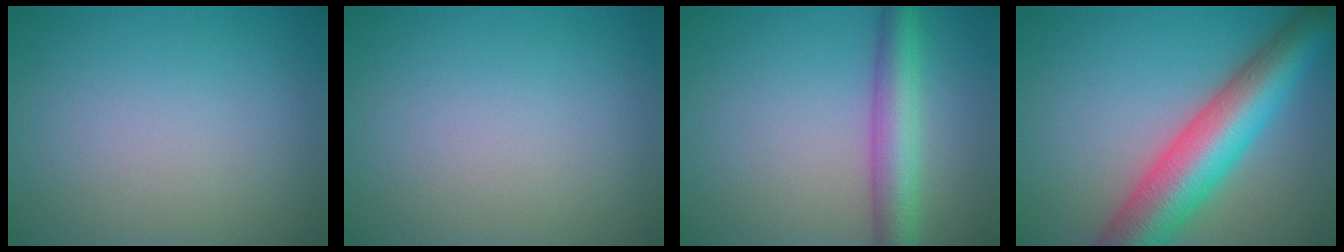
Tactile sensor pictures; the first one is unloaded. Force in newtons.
{"total": 0.0}
{"total": 5.1, "press": 5.1, "slide": 0.1}
{"total": 9.9, "press": 9.9, "slide": 0.4}